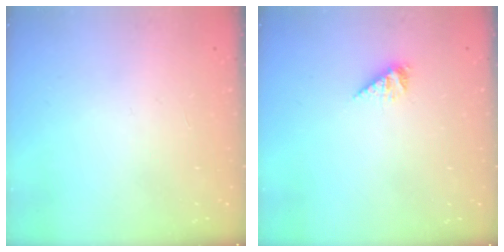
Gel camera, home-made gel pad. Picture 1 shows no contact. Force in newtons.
{"total": 2.8, "press": 2.8, "slide": 0.5}